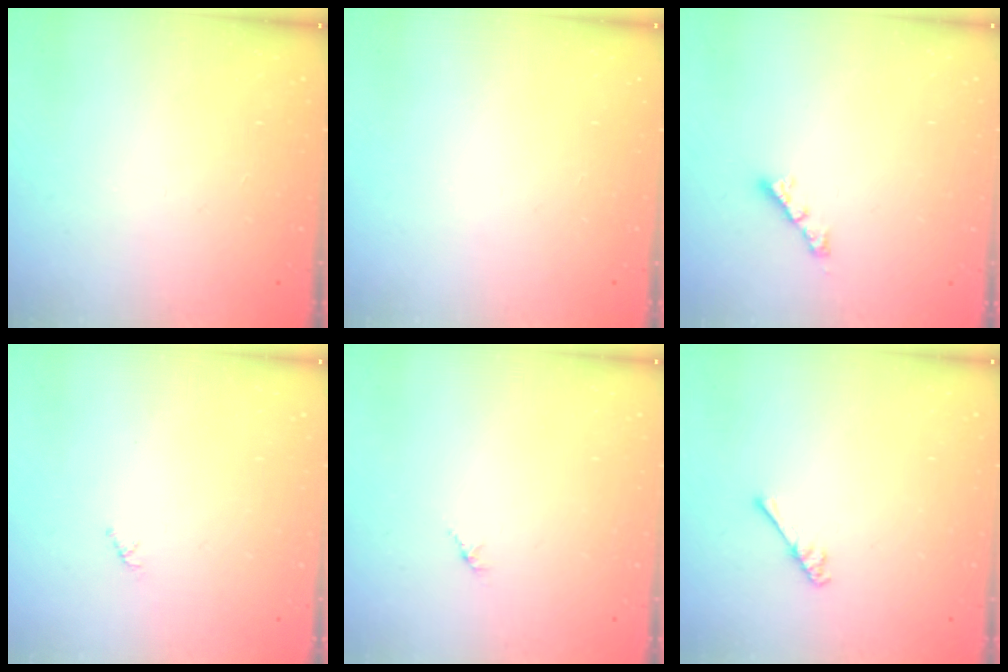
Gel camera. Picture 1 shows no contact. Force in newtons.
{"total": 0.0}
{"total": 2.6, "press": 2.6, "slide": 0.1}
{"total": 0.8, "press": 0.7, "slide": 0.4}
{"total": 1.4, "press": 1.4, "slide": 0.4}
{"total": 2.9, "press": 2.9, "slide": 0.4}